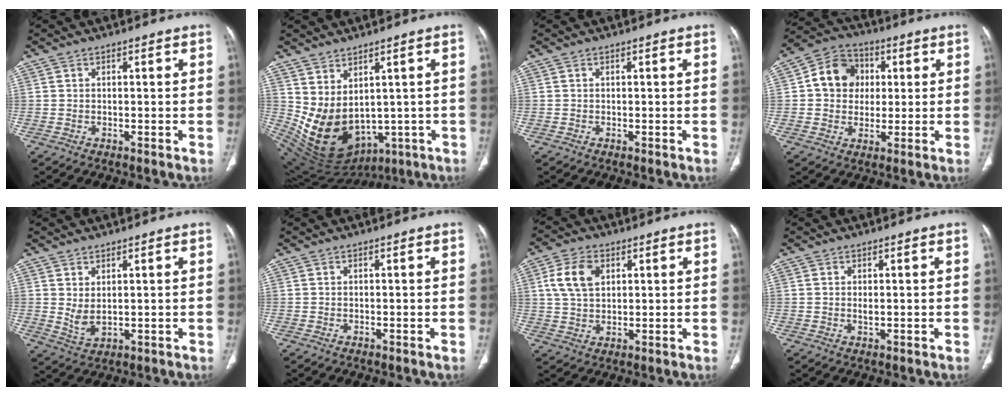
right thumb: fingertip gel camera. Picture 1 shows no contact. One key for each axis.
{"total": 13.6, "fx": 0.4, "fy": 9.4, "fz": 9.8, "tx": -0.168, "ty": -0.022, "tz": 0.050}
{"total": 0.0}
{"total": 10.5, "fx": 1.6, "fy": 9.2, "fz": 4.9, "tx": -0.049, "ty": 0.011, "tz": 0.017}
{"total": 3.7, "fx": 1.0, "fy": 1.8, "fz": 3.0, "tx": -0.057, "ty": -0.014, "tz": 0.032}
{"total": 0.0}
{"total": 8.0, "fx": 2.5, "fy": 5.3, "fz": 5.4, "tx": -0.098, "ty": 0.000, "tz": 0.049}
{"total": 0.8, "fx": 0.1, "fy": 0.4, "fz": 0.7, "tx": -0.016, "ty": -0.002, "tz": 0.005}